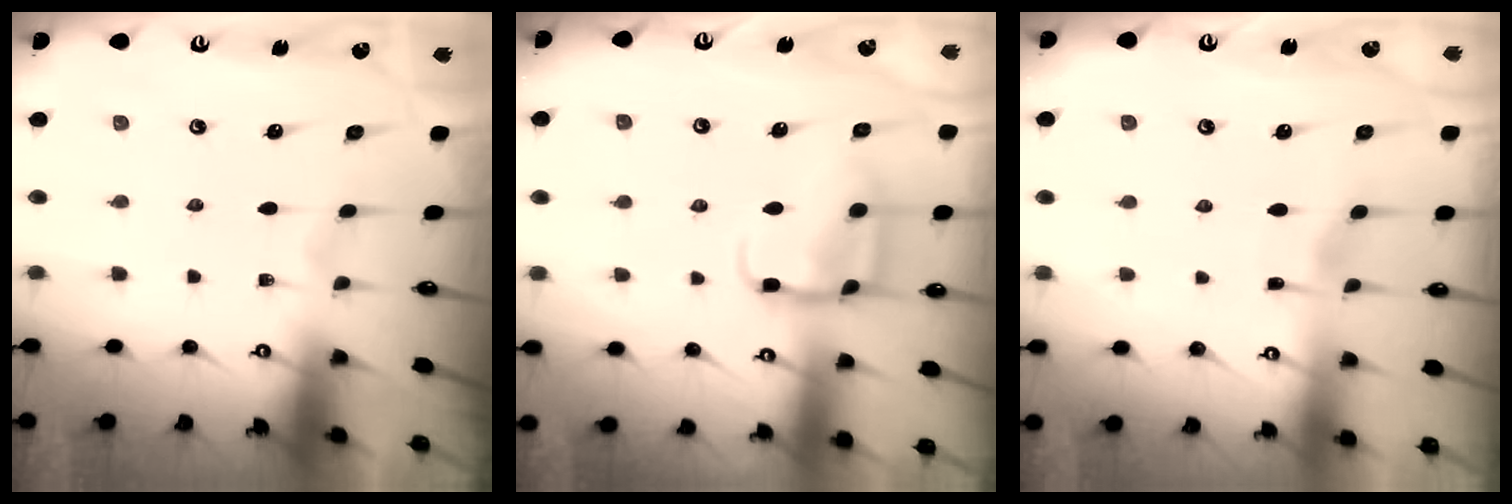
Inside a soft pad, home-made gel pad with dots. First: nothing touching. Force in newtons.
{"total": 11.2, "press": 11.1, "slide": 1.2}
{"total": 2.8, "press": 2.8, "slide": 0.4}